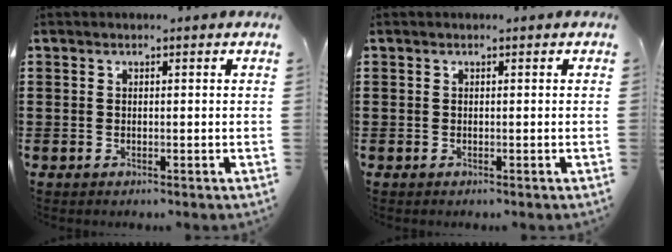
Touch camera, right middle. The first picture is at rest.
{"total": 0.0}